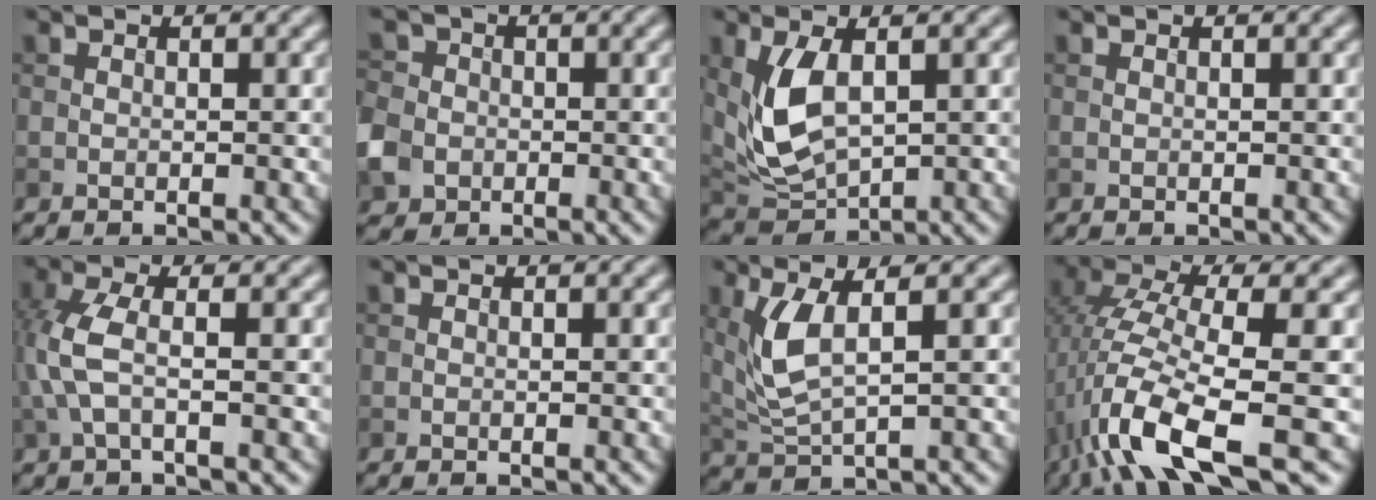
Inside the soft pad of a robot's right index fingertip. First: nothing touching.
{"total": 4.3, "force": [-1.3, 3.7, 1.8], "torque": [-0.047, -0.006, -0.036]}
{"total": 5.8, "force": [0.9, 3.3, 4.7], "torque": [-0.110, -0.007, 0.025]}
{"total": 0.0}
{"total": 3.7, "force": [-0.2, 1.3, 3.5], "torque": [-0.094, 0.005, -0.011]}
{"total": 0.0}
{"total": 4.4, "force": [1.3, 1.4, 4.0], "torque": [-0.098, -0.004, 0.033]}
{"total": 9.9, "force": [-4.2, 2.3, 8.6], "torque": [-0.166, 0.010, -0.084]}